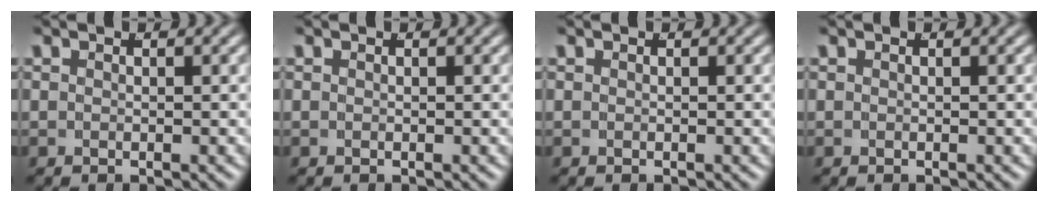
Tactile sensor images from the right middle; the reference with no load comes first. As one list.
[{"total": 0.0}, {"total": 0.0}, {"total": 0.0}]